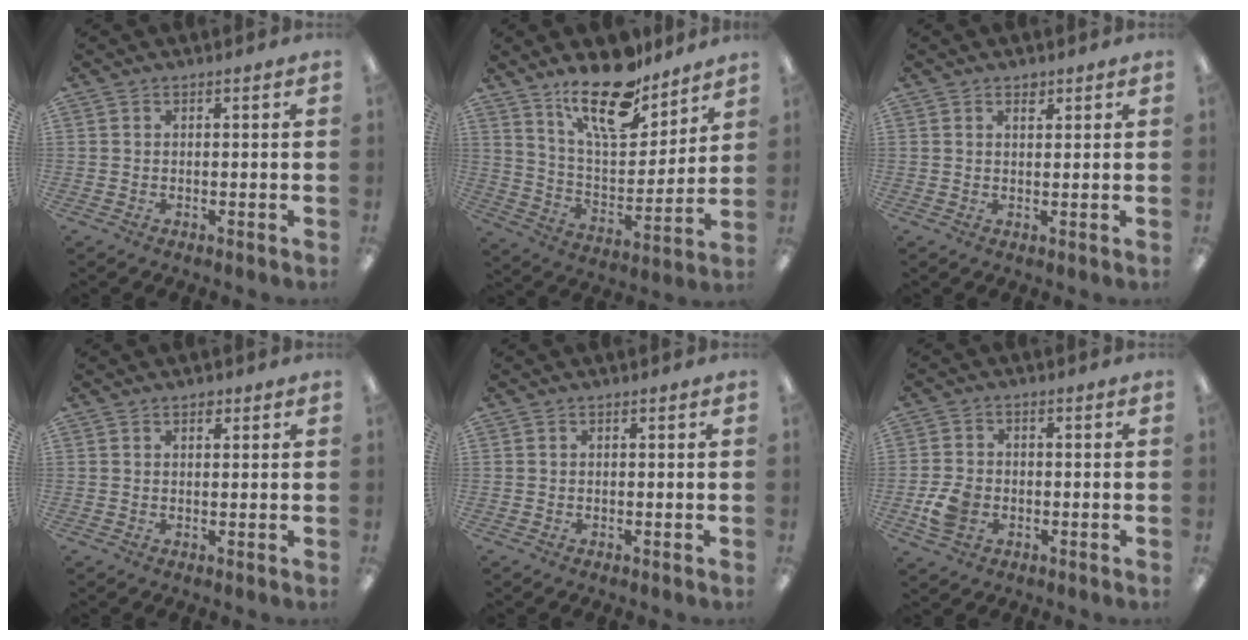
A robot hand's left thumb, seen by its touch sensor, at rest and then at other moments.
{"total": 19.1, "force": [14.3, 7.2, 10.4], "torque": [-0.177, -0.087, 0.244]}
{"total": 1.6, "force": [1.3, 0.8, 0.7], "torque": [-0.007, -0.004, 0.022]}
{"total": 1.6, "force": [1.0, 0.9, 0.8], "torque": [-0.001, -0.004, 0.015]}
{"total": 0.0}
{"total": 6.3, "force": [-1.9, 4.7, 3.7], "torque": [-0.070, 0.005, -0.035]}